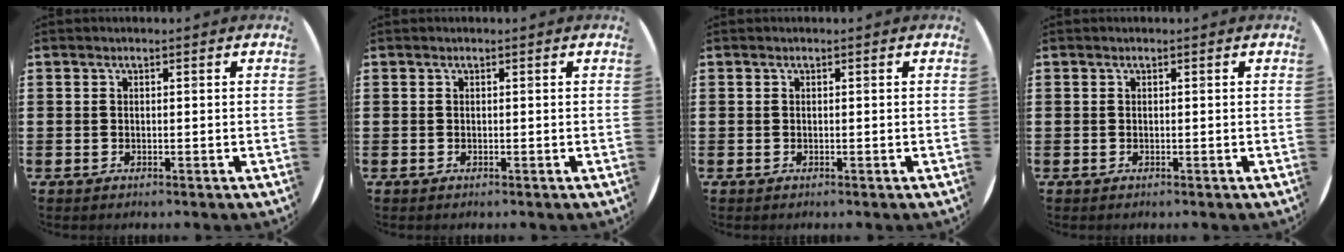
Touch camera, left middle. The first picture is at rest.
{"total": 0.0}
{"total": 0.0}
{"total": 0.0}